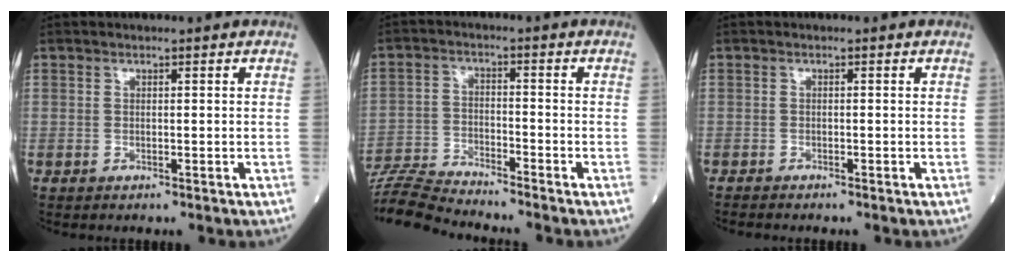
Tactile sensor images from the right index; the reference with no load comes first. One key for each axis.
{"total": 8.7, "fx": -8.5, "fy": -1.5, "fz": 1.1, "tx": -0.020, "ty": -0.011, "tz": -0.162}
{"total": 1.1, "fx": -1.1, "fy": -0.1, "fz": 0.3, "tx": -0.009, "ty": -0.003, "tz": -0.020}